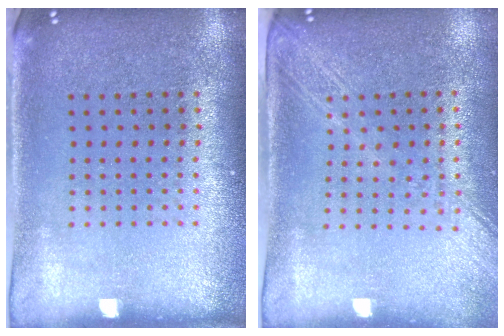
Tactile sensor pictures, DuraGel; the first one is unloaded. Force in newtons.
{"total": 2.0, "press": 1.7, "slide": 1.1}